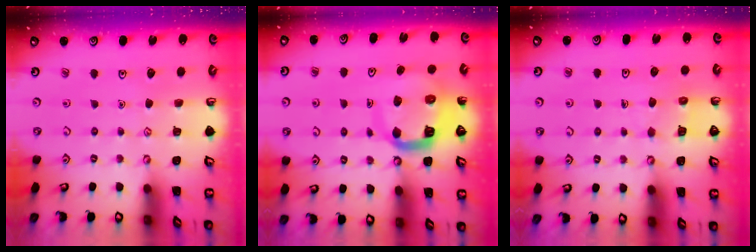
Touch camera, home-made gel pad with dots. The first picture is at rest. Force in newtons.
{"total": 9.2, "press": 9.1, "slide": 1.2}
{"total": 4.6, "press": 4.6, "slide": 0.3}